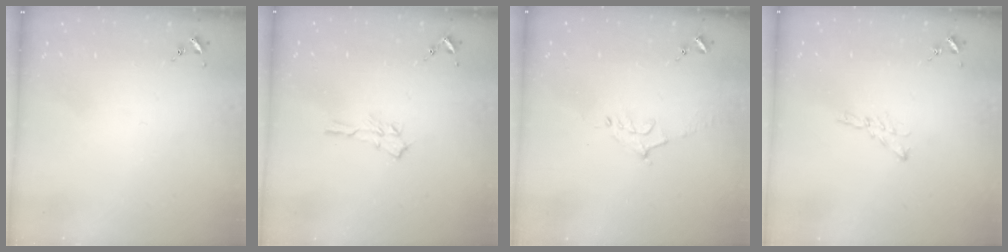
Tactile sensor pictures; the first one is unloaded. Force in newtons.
{"total": 5.1, "press": 5.1, "slide": 0.6}
{"total": 7.9, "press": 7.9, "slide": 1.0}
{"total": 4.7, "press": 4.7, "slide": 0.1}